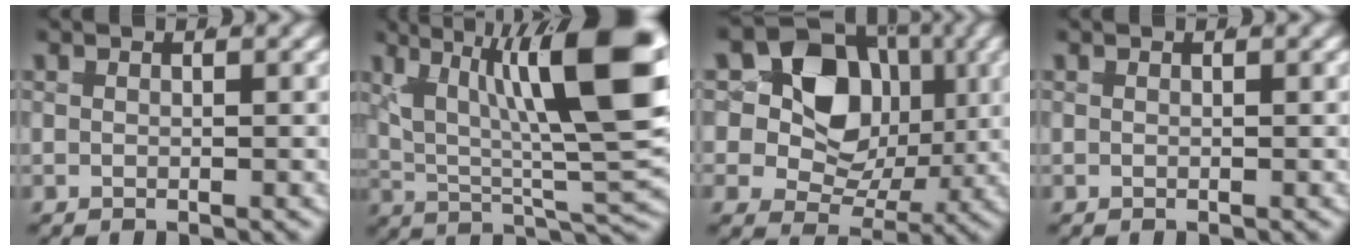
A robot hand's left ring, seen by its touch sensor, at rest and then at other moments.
{"total": 14.1, "force": [3.2, 6.3, 12.3], "torque": [-0.170, -0.001, 0.042]}
{"total": 14.6, "force": [0.4, 12.2, 8.0], "torque": [-0.174, -0.040, 0.005]}
{"total": 0.0}